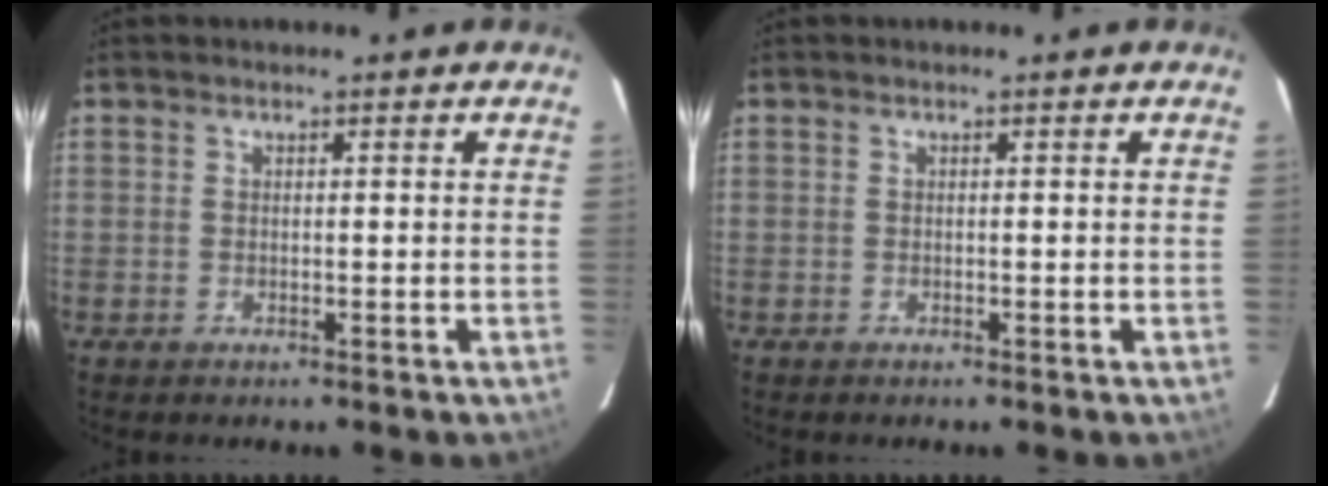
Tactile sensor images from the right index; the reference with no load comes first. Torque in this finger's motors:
{"motor_torque": [0.07, 0.00, -0.03, 0.00]}